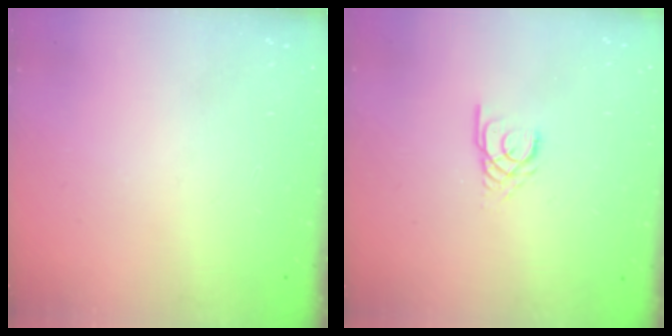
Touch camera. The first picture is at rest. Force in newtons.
{"total": 2.2, "press": 2.2, "slide": 0.2}